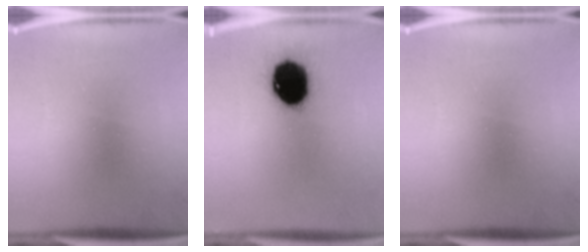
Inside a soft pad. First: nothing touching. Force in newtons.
{"total": 17.2}
{"total": 0.0}